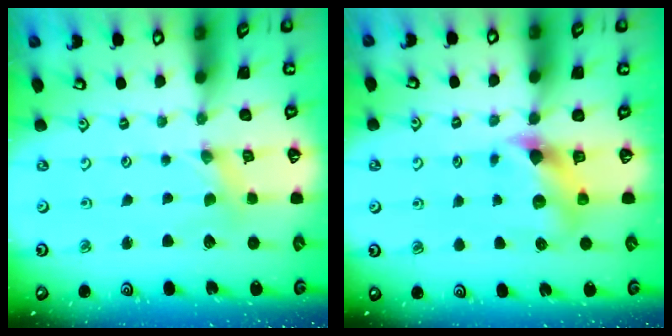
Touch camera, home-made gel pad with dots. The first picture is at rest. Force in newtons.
{"total": 7.3, "press": 7.3, "slide": 0.6}